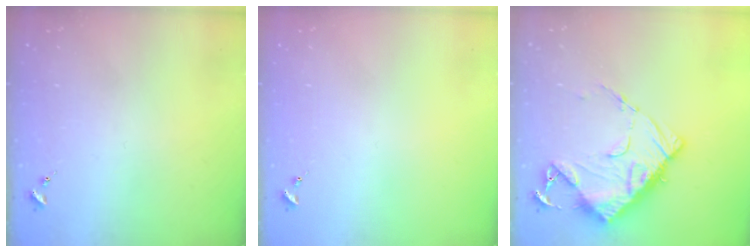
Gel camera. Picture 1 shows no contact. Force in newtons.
{"total": 0.0}
{"total": 13.3, "press": 13.2, "slide": 1.3}